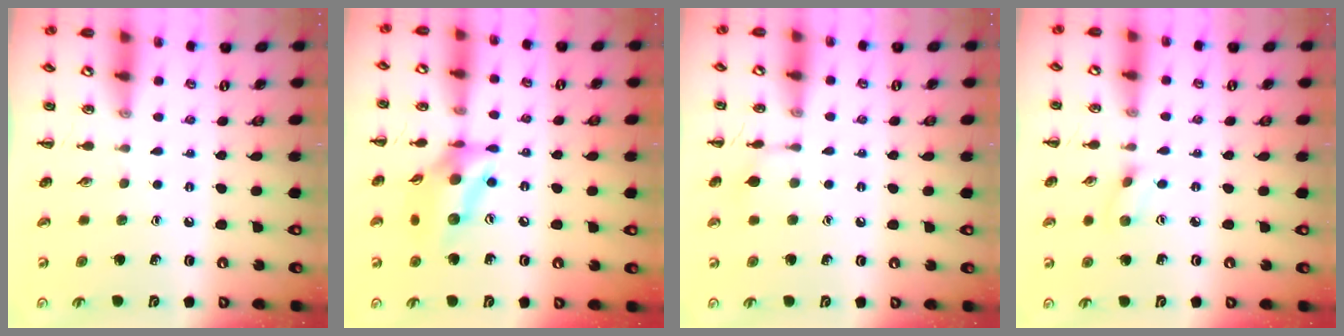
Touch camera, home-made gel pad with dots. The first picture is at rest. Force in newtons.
{"total": 13.3, "press": 12.9, "slide": 3.5}
{"total": 5.9, "press": 5.7, "slide": 1.7}
{"total": 2.3, "press": 2.1, "slide": 0.8}